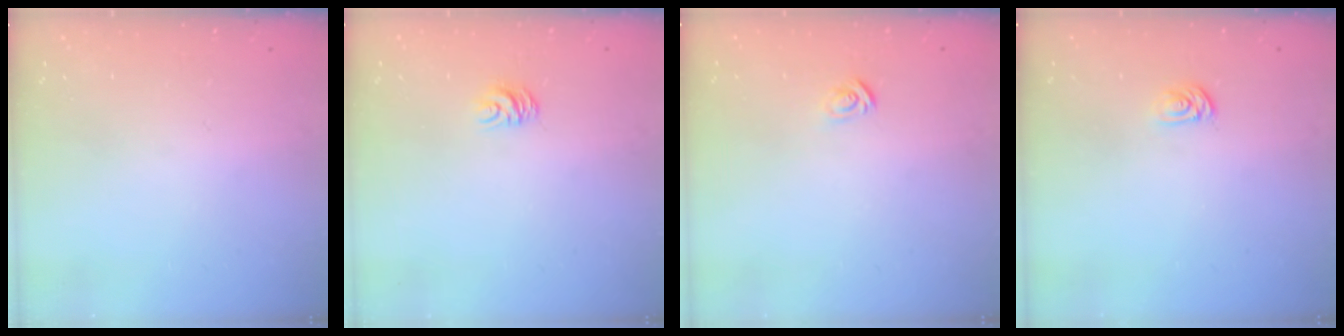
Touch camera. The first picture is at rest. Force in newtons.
{"total": 5.3, "press": 5.3, "slide": 0.4}
{"total": 2.7, "press": 2.7, "slide": 0.3}
{"total": 2.1, "press": 2.1, "slide": 0.2}